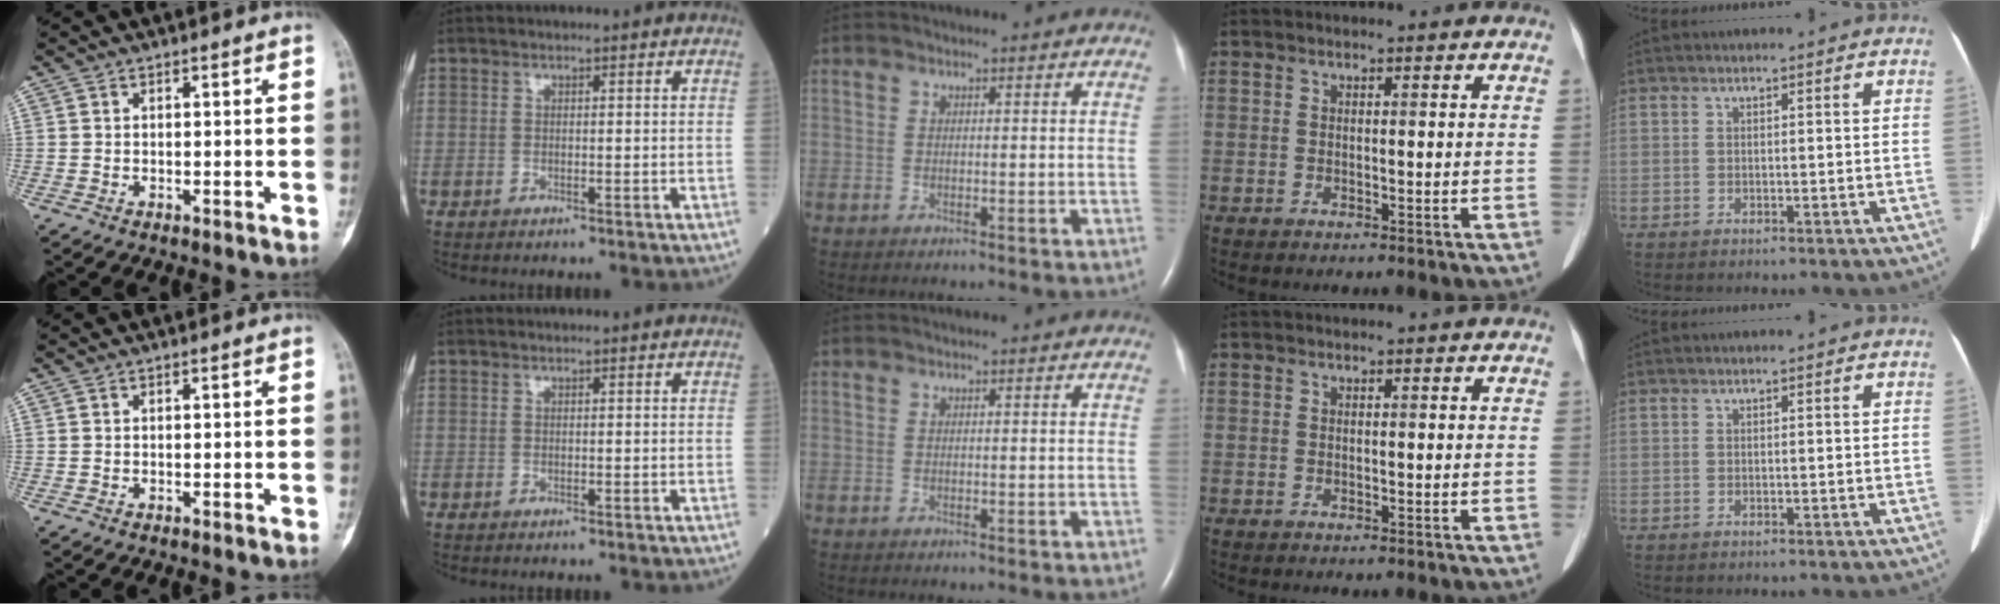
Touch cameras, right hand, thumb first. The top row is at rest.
{}